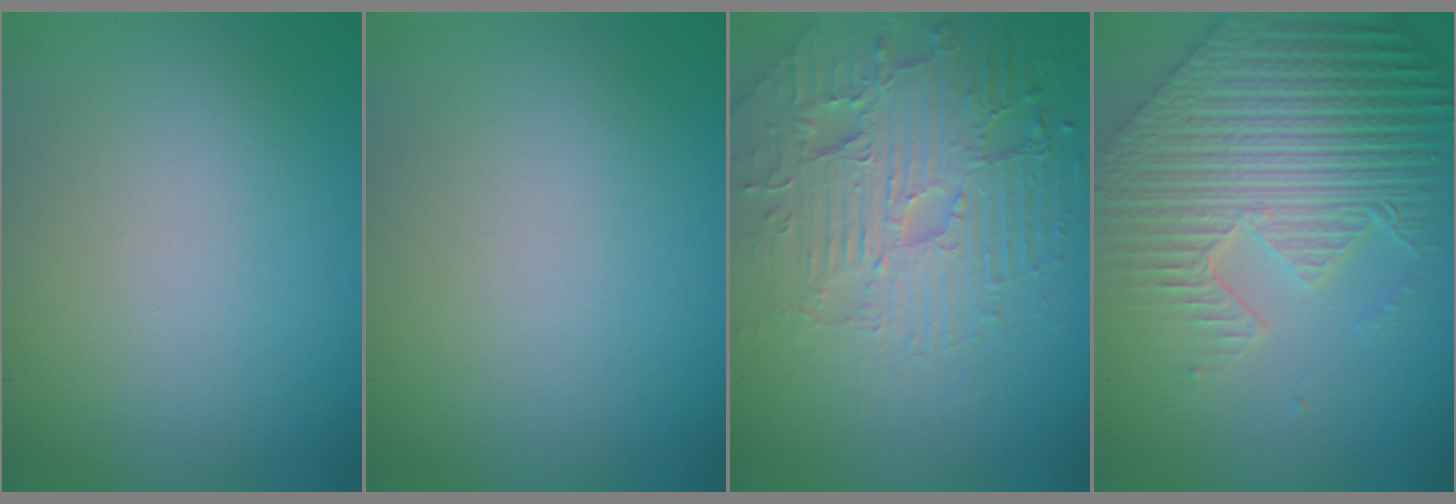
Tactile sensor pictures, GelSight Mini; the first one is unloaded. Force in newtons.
{"total": 0.0}
{"total": 6.5, "press": 5.1, "slide": 4.0}
{"total": 9.3, "press": 6.4, "slide": 6.7}